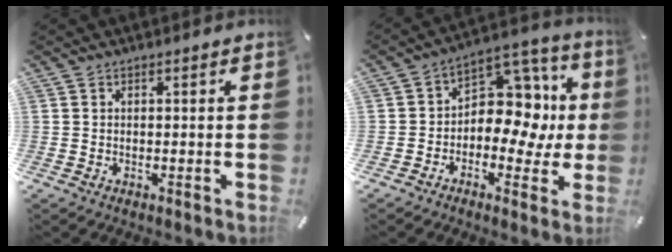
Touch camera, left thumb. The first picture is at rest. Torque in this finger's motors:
{"motor_torque": [0.03, 0.83, 0.82, -0.06, 0.23]}